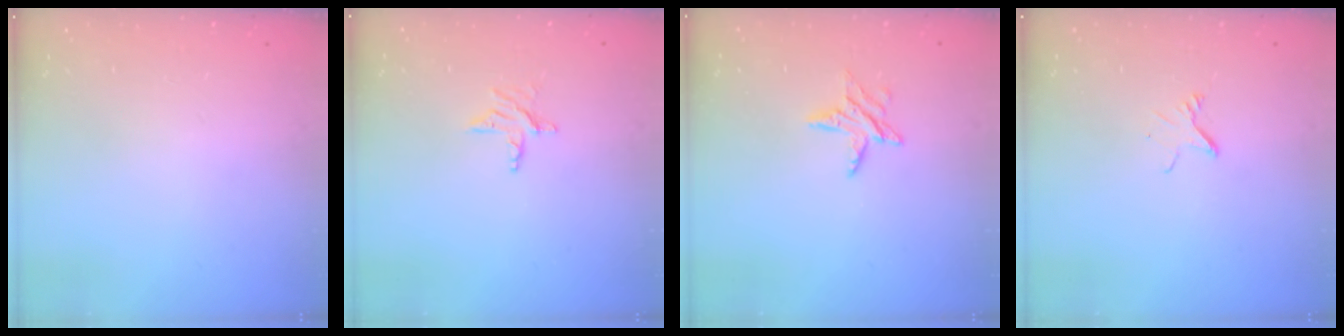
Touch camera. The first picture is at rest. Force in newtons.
{"total": 4.6, "press": 4.6, "slide": 0.4}
{"total": 6.5, "press": 6.5, "slide": 0.5}
{"total": 2.5, "press": 2.5, "slide": 0.1}